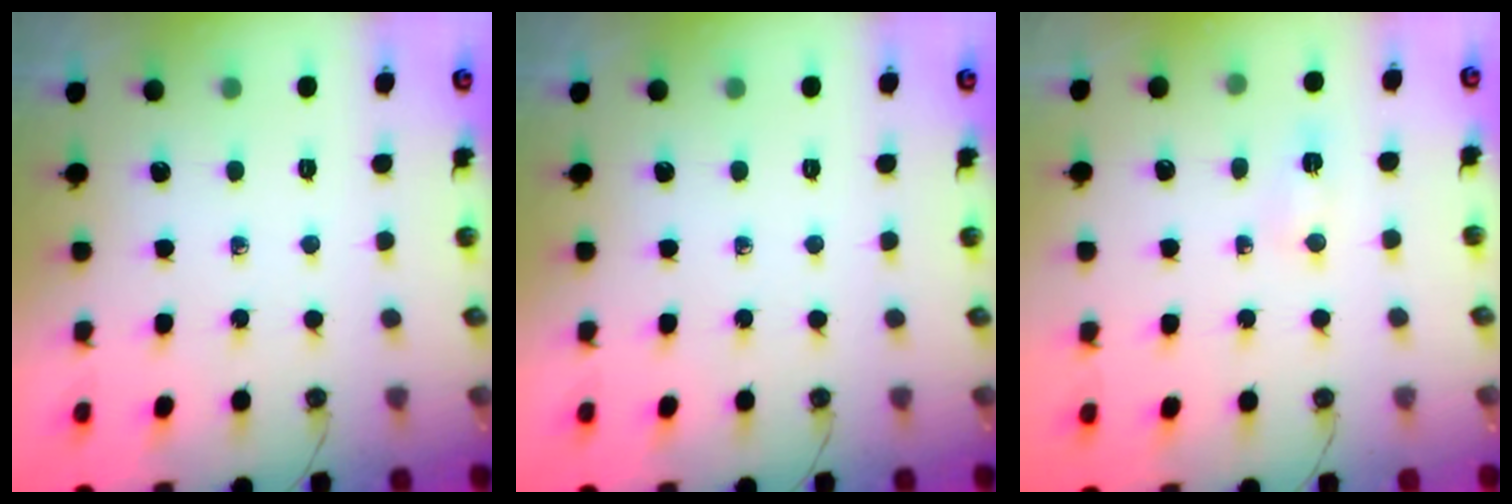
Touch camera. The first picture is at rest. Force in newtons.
{"total": 0.0}
{"total": 2.8, "press": 2.8, "slide": 0.2}